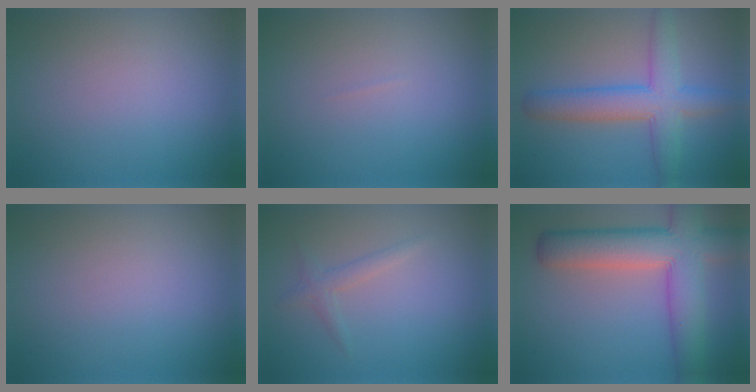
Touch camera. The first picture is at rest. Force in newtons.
{"total": 0.0}
{"total": 5.6, "press": 5.6, "slide": 0.1}
{"total": 0.0}
{"total": 1.3, "press": 1.3, "slide": 0.0}
{"total": 9.4, "press": 9.4, "slide": 0.5}